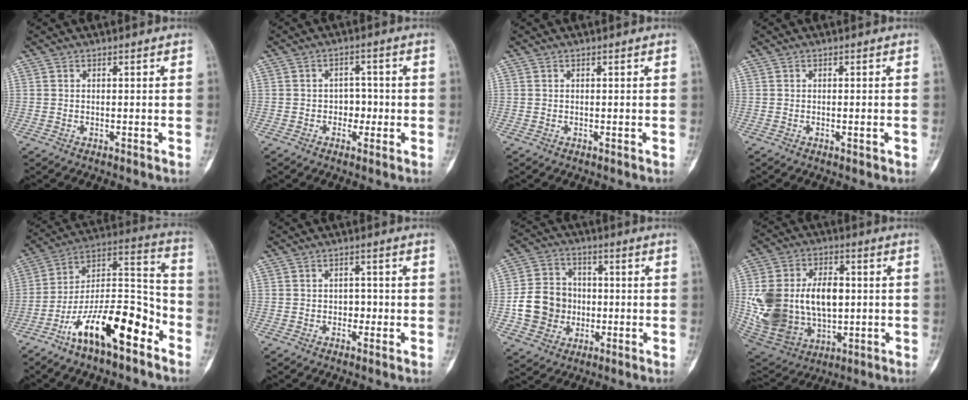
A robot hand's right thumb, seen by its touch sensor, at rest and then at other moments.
{"total": 3.3, "force": [-0.9, 2.7, 1.7], "torque": [0.008, 0.013, -0.022]}
{"total": 0.0}
{"total": 1.1, "force": [-0.3, 0.4, 1.0], "torque": [-0.009, 0.001, -0.003]}
{"total": 19.7, "force": [-11.0, 6.8, 14.8], "torque": [-0.238, 0.091, -0.194]}
{"total": 2.0, "force": [-0.7, 1.7, 0.9], "torque": [0.010, 0.009, -0.018]}
{"total": 12.0, "force": [-1.7, 10.8, 5.1], "torque": [-0.066, 0.020, -0.033]}
{"total": 23.1, "force": [0.3, 15.7, 17.0], "torque": [-0.323, 0.004, 0.031]}